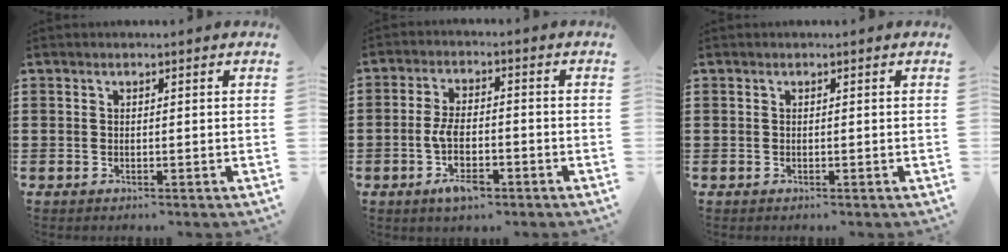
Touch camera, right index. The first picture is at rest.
{"total": 6.1, "force": [-2.3, 2.6, 5.0], "torque": [-0.104, 0.005, -0.047]}
{"total": 0.0}